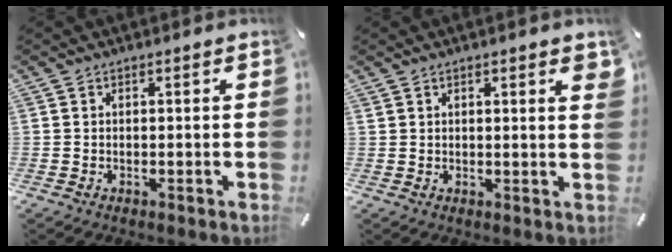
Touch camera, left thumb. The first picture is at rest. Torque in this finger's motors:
{"motor_torque": [0.23, -0.42, 0.06, -0.03, 0.01]}